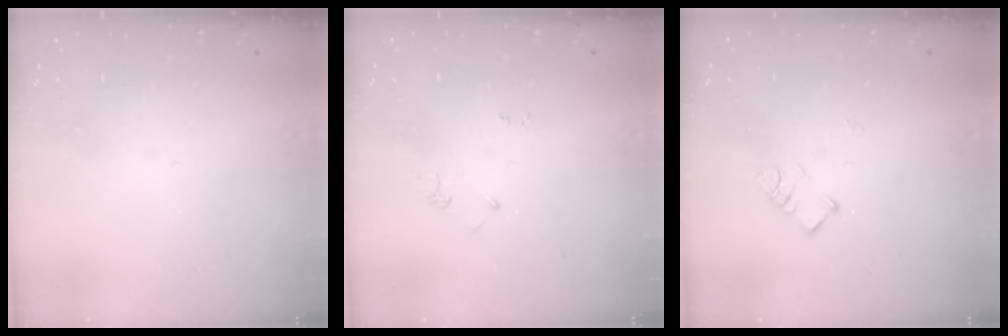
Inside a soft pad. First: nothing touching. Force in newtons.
{"total": 2.6, "press": 2.6, "slide": 0.4}
{"total": 3.4, "press": 3.3, "slide": 0.5}